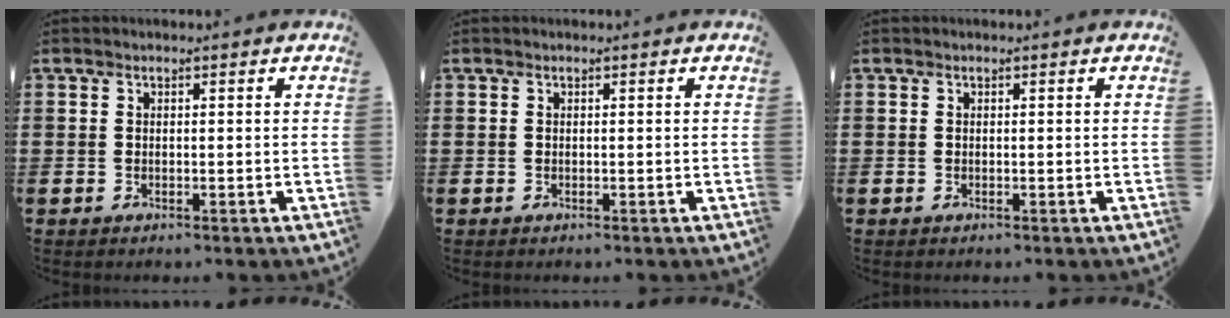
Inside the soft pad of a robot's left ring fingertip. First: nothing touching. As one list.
[{"total": 0.0}, {"total": 0.0}]